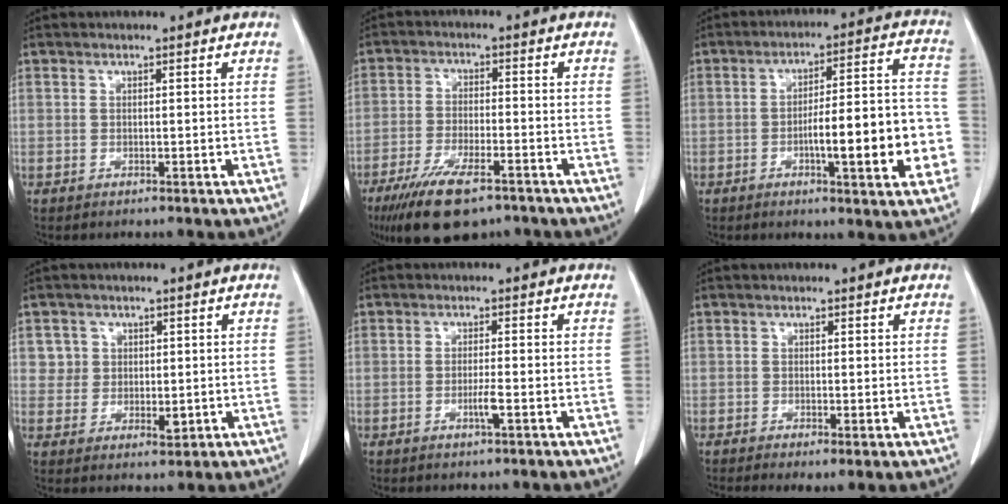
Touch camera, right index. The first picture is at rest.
{"total": 11.5, "force": [-7.8, 3.2, 7.7], "torque": [-0.138, -0.021, -0.129]}
{"total": 14.8, "force": [-3.8, 2.5, 14.0], "torque": [-0.193, 0.022, -0.052]}
{"total": 4.1, "force": [0.9, 3.9, 0.9], "torque": [-0.004, -0.002, 0.017]}
{"total": 2.3, "force": [-0.9, -0.1, 2.2], "torque": [-0.043, -0.003, -0.016]}
{"total": 2.2, "force": [-0.6, 0.6, 2.1], "torque": [-0.033, -0.009, -0.005]}